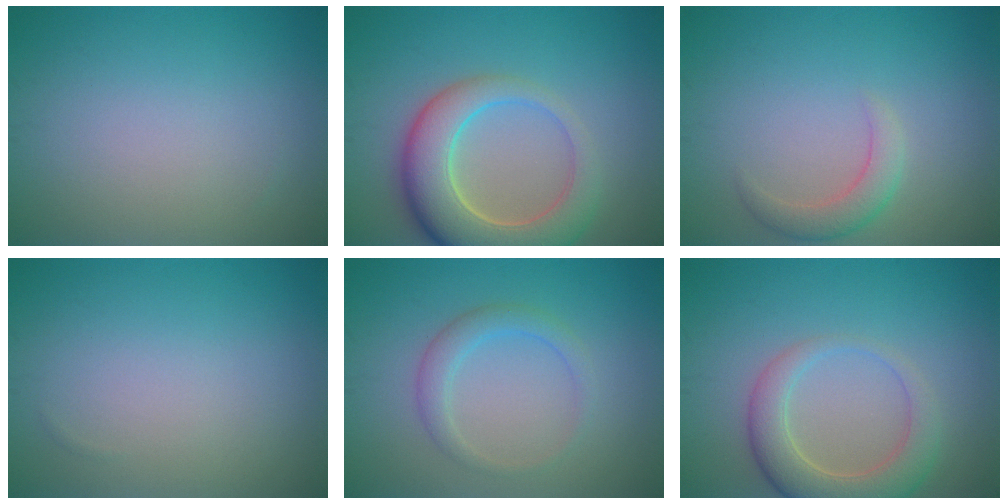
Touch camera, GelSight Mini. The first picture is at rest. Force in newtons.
{"total": 8.0, "press": 8.0, "slide": 0.6}
{"total": 2.3, "press": 2.3, "slide": 0.4}
{"total": 0.0}
{"total": 2.3, "press": 2.3, "slide": 0.2}
{"total": 4.9, "press": 4.9, "slide": 0.6}